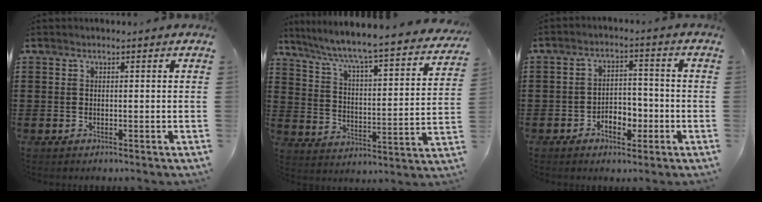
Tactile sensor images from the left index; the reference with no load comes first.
{"total": 5.4, "force": [4.7, -0.5, 2.6], "torque": [-0.074, -0.050, 0.068]}
{"total": 4.3, "force": [-2.1, 2.7, 2.6], "torque": [-0.040, 0.004, -0.043]}